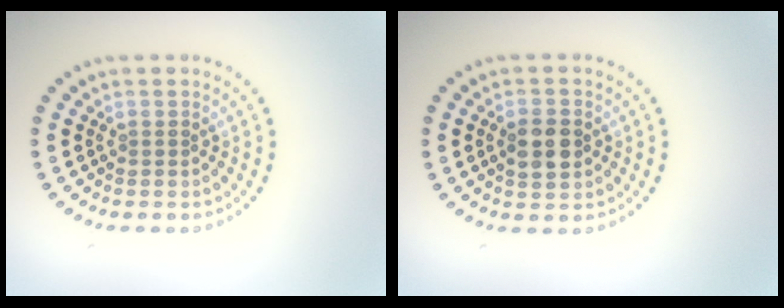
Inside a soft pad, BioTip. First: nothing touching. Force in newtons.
{"total": 3.2, "press": 3.2, "slide": 0.2}